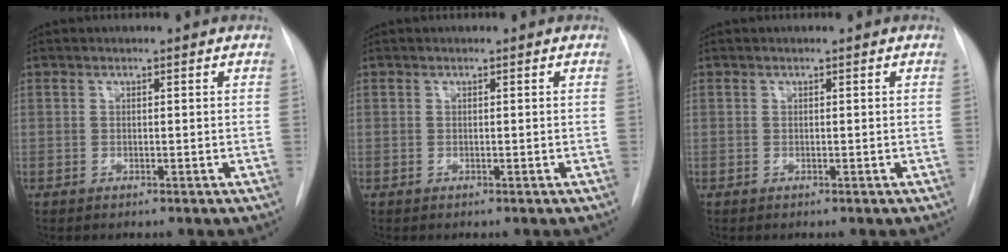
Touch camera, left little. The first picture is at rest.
{"total": 0.0}
{"total": 0.0}